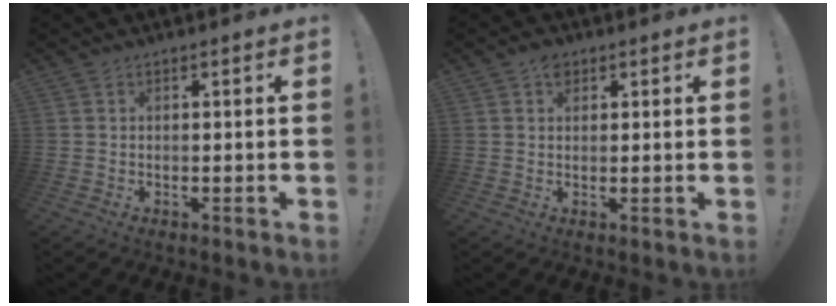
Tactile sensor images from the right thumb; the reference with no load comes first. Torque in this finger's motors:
{"motor_torque": [0.30, 0.44, 0.39, 0.18, 0.01]}